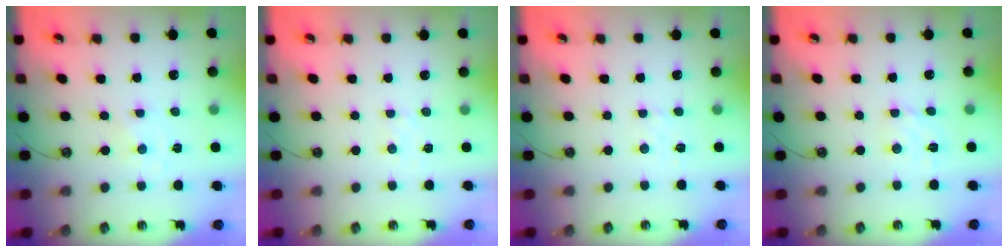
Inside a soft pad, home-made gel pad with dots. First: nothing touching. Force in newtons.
{"total": 4.0, "press": 4.0, "slide": 0.5}
{"total": 2.0, "press": 1.9, "slide": 0.6}
{"total": 2.9, "press": 2.9, "slide": 0.4}